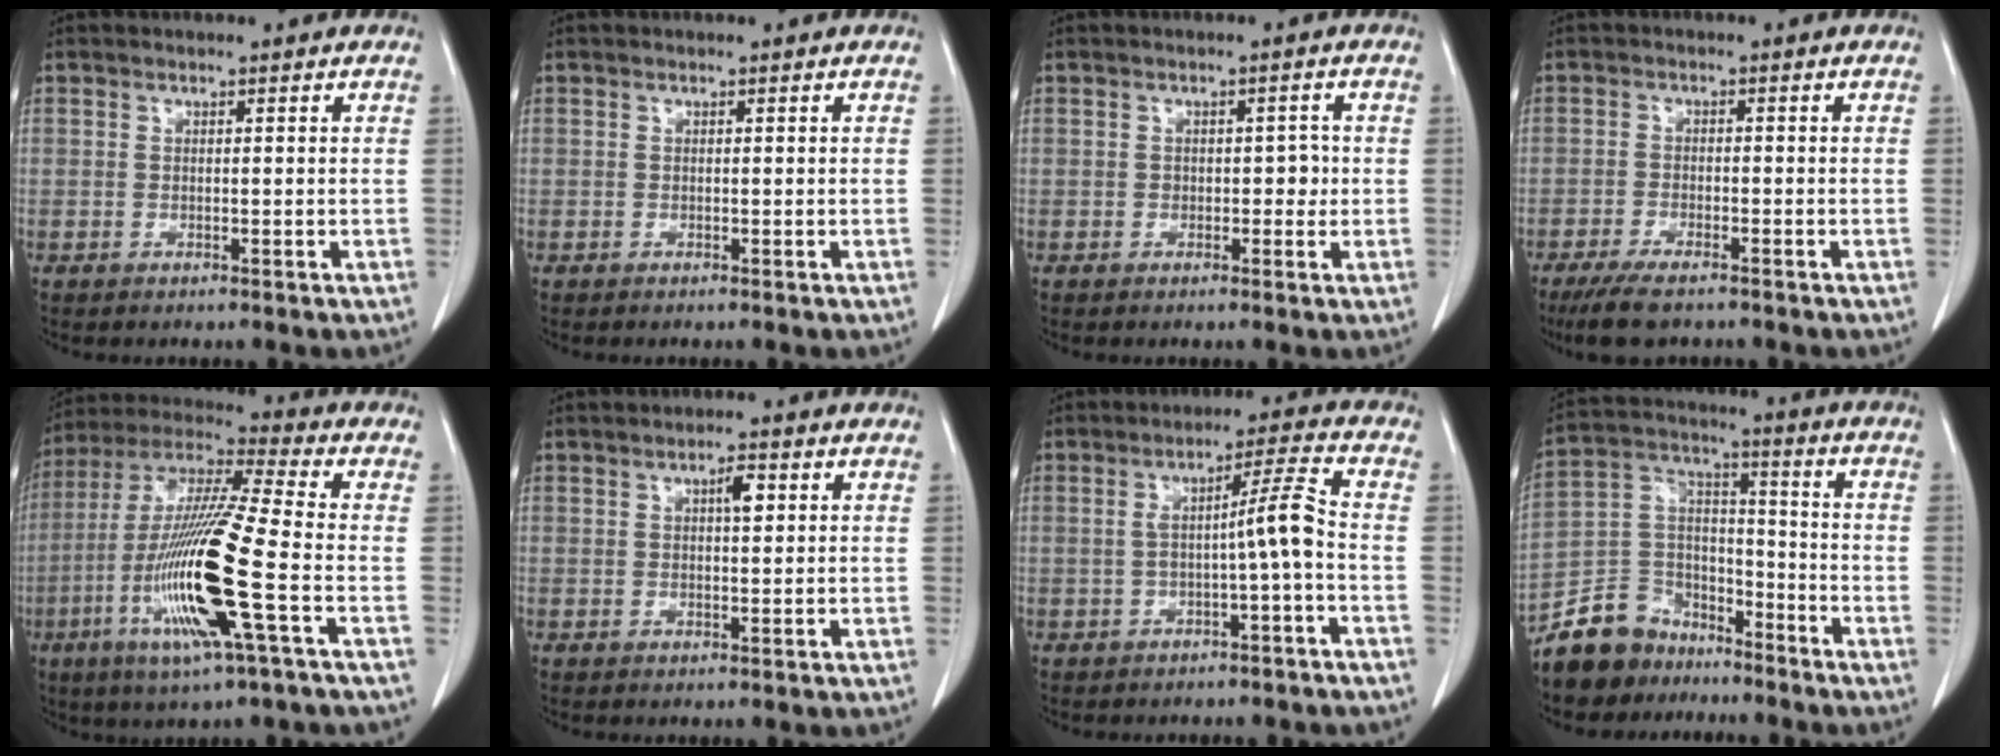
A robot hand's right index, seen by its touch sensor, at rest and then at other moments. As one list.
[{"total": 0.0}, {"total": 2.1, "force": [-0.3, 1.4, 1.6], "torque": [-0.013, 0.009, -0.005]}, {"total": 6.2, "force": [-4.9, 1.4, 3.6], "torque": [-0.065, -0.014, -0.084]}, {"total": 18.5, "force": [-5.5, 0.2, 17.6], "torque": [-0.367, -0.021, -0.111]}, {"total": 2.5, "force": [0.8, 0.7, 2.3], "torque": [-0.038, 0.001, 0.012]}, {"total": 5.6, "force": [-1.3, -0.6, 5.4], "torque": [-0.087, 0.020, -0.017]}, {"total": 11.1, "force": [-8.6, 6.7, 1.6], "torque": [-0.042, 0.048, -0.159]}]